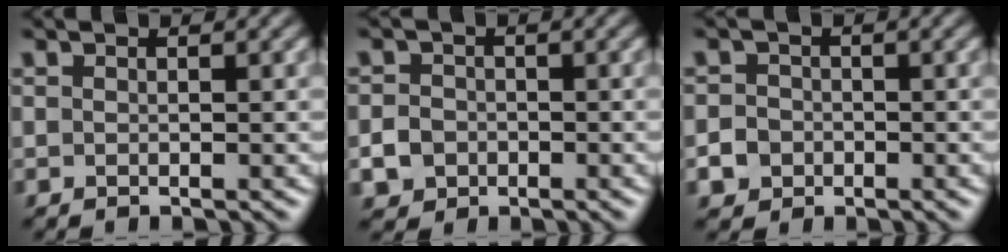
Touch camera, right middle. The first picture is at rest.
{"total": 3.1, "force": [-1.1, 2.7, 1.0], "torque": [-0.005, -0.003, -0.025]}
{"total": 3.9, "force": [-1.8, 3.3, 1.1], "torque": [-0.005, -0.005, -0.041]}